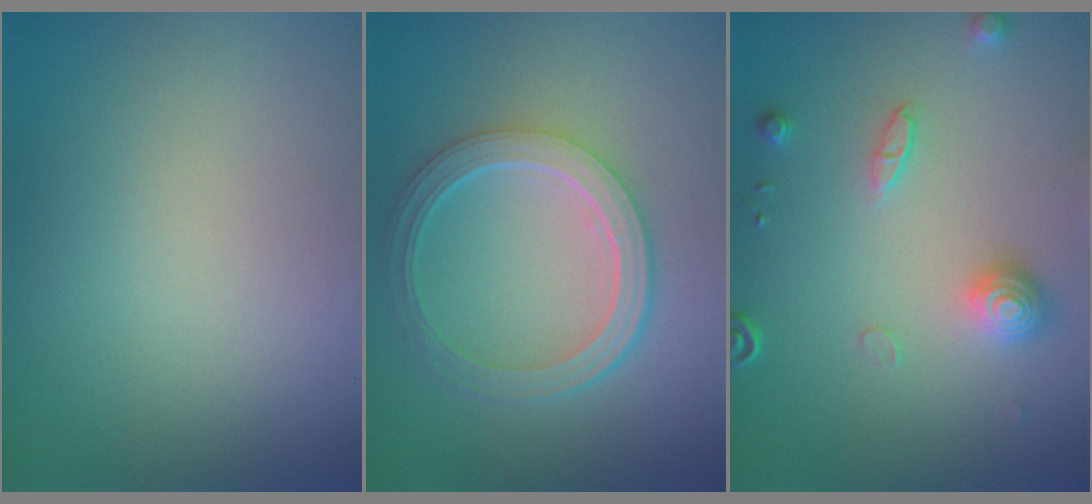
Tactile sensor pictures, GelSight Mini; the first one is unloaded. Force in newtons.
{"total": 5.2, "press": 3.8, "slide": 3.4}
{"total": 3.0, "press": 2.8, "slide": 1.1}